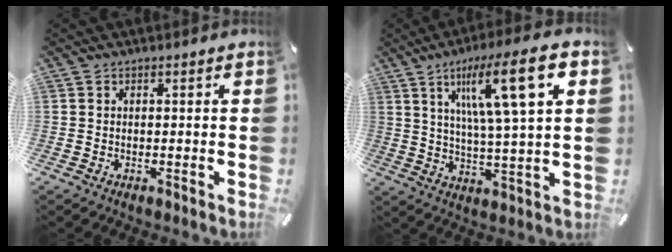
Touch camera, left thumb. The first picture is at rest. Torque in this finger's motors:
{"motor_torque": [2.47, 2.54, 1.48, -1.29, 0.25]}